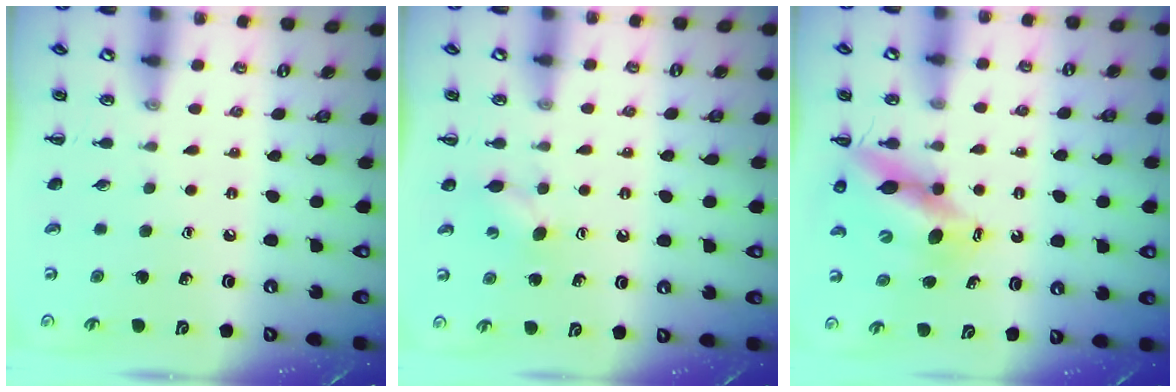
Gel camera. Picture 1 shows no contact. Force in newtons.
{"total": 4.7, "press": 4.6, "slide": 1.2}
{"total": 11.1, "press": 10.7, "slide": 3.0}